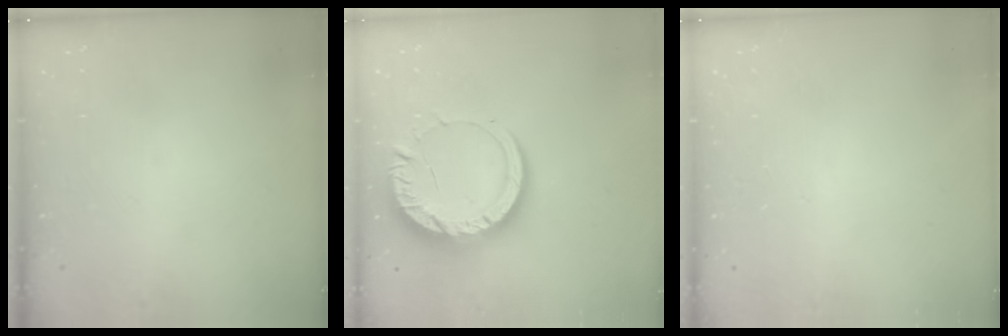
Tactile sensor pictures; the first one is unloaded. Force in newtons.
{"total": 14.4, "press": 14.4, "slide": 1.3}
{"total": 2.5, "press": 2.5, "slide": 0.2}